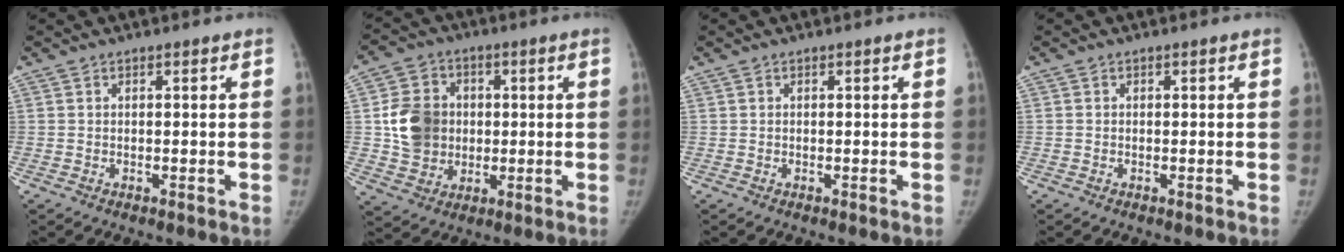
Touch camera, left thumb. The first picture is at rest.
{"total": 11.5, "force": [0.5, 9.9, 5.7], "torque": [-0.075, 0.005, 0.012]}
{"total": 0.0}
{"total": 0.0}